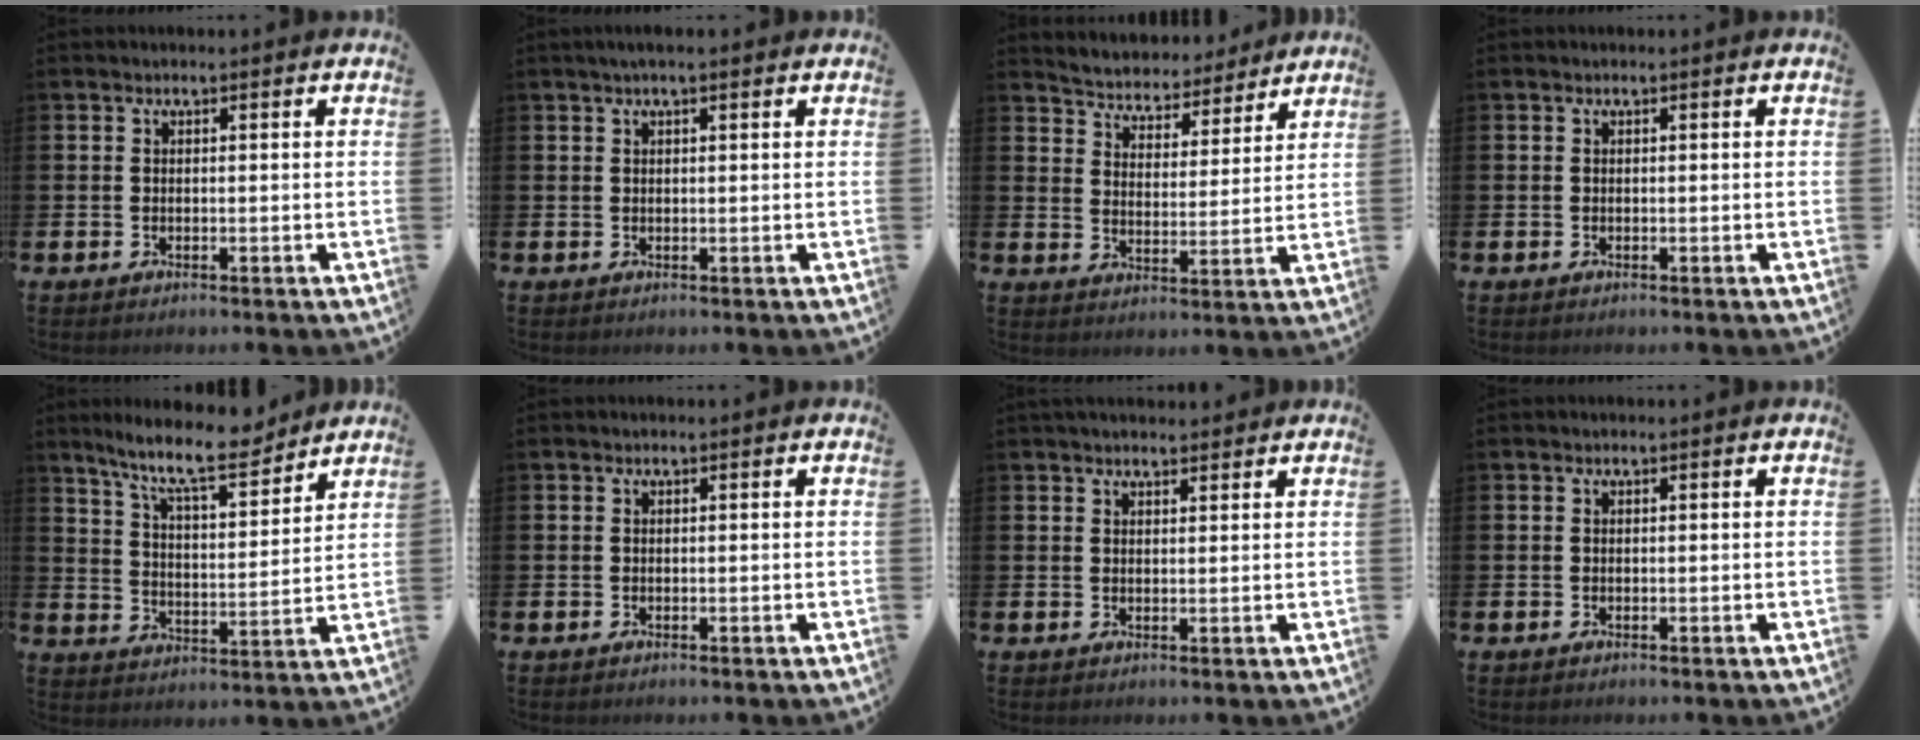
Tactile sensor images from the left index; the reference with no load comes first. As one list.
[{"total": 1.5, "force": [1.0, 0.2, 1.1], "torque": [-0.013, 0.001, 0.015]}, {"total": 4.9, "force": [4.7, 1.4, -0.4], "torque": [-0.029, -0.043, 0.081]}, {"total": 0.0}, {"total": 10.2, "force": [8.9, 1.9, 4.6], "torque": [-0.109, -0.044, 0.156]}, {"total": 0.0}, {"total": 2.6, "force": [2.4, 0.6, 0.4], "torque": [-0.003, -0.008, 0.043]}, {"total": 0.0}]